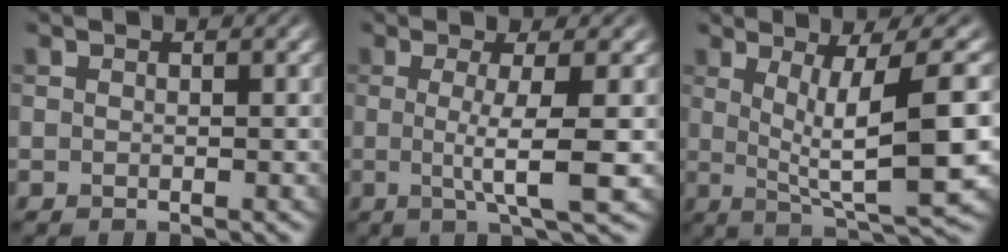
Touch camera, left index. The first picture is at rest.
{"total": 4.8, "force": [-0.2, 0.7, 4.7], "torque": [-0.076, -0.007, -0.006]}
{"total": 9.6, "force": [1.0, 1.9, 9.3], "torque": [-0.137, 0.002, 0.020]}